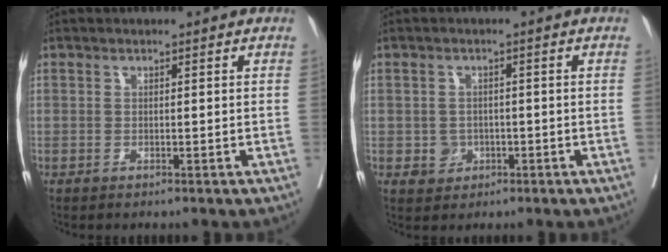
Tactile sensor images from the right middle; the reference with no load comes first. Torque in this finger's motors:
{"motor_torque": [0.24, -0.15, 0.02, 0.01]}